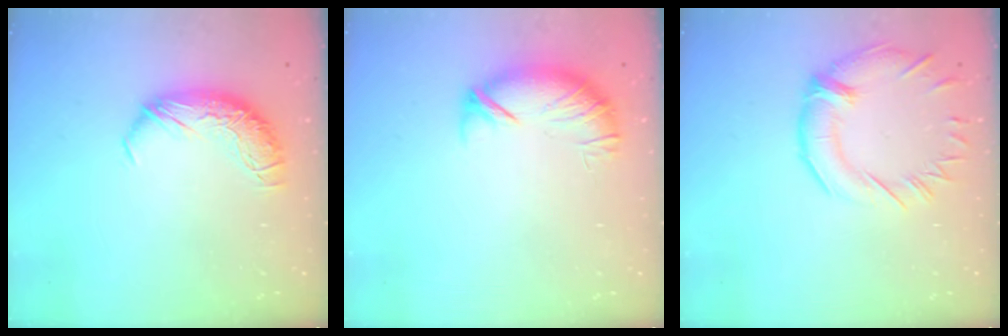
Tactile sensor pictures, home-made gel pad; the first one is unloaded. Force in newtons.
{"total": 5.0, "press": 4.5, "slide": 2.1}
{"total": 2.0, "press": 1.7, "slide": 1.0}